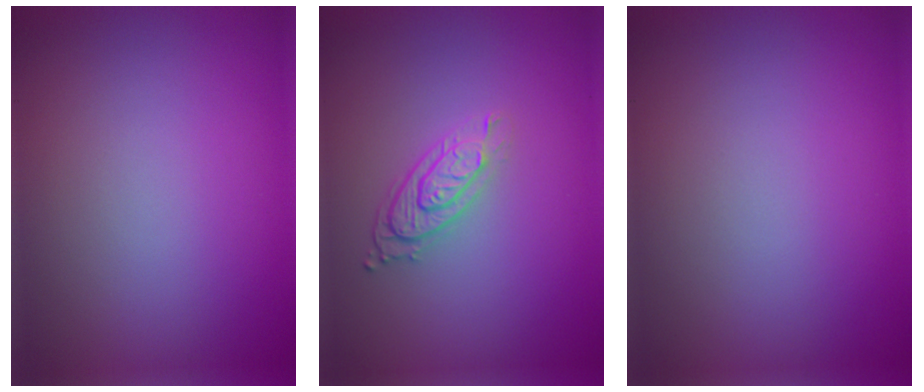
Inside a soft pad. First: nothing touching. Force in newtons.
{"total": 3.2, "press": 2.3, "slide": 2.2}
{"total": 0.0}